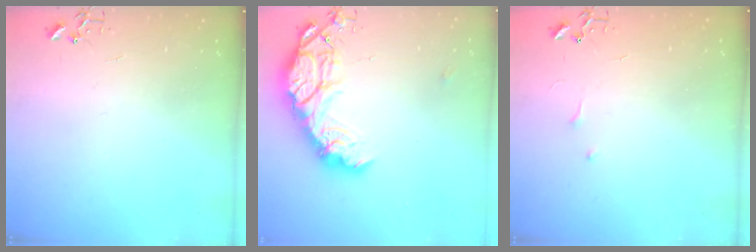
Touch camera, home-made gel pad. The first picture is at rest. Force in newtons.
{"total": 19.2, "press": 19.1, "slide": 1.5}
{"total": 4.7, "press": 4.7, "slide": 0.7}